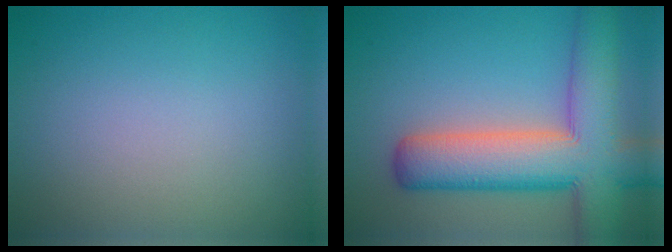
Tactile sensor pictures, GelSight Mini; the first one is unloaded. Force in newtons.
{"total": 10.5, "press": 10.4, "slide": 0.6}